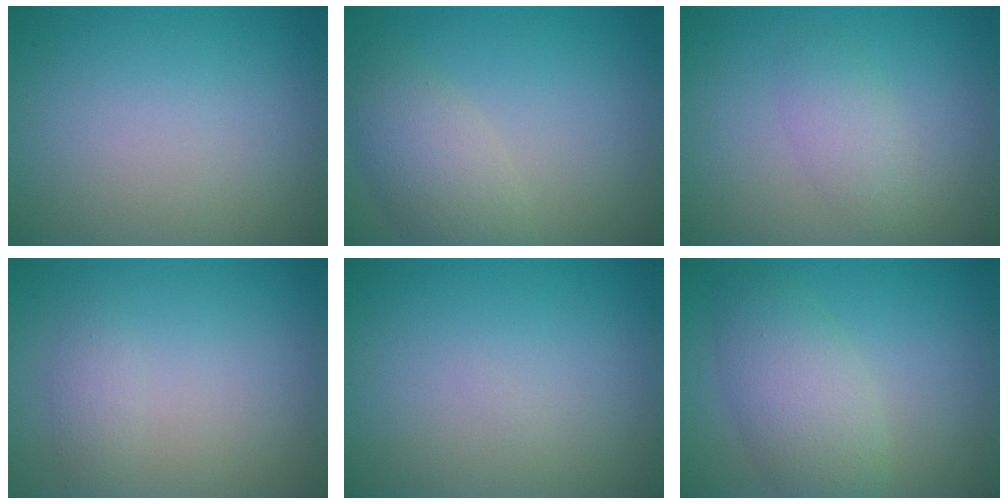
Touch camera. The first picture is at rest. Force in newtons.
{"total": 4.0, "press": 4.0, "slide": 0.3}
{"total": 2.1, "press": 2.1, "slide": 0.1}
{"total": 1.2, "press": 1.2, "slide": 0.1}
{"total": 0.0}
{"total": 4.8, "press": 4.7, "slide": 0.2}